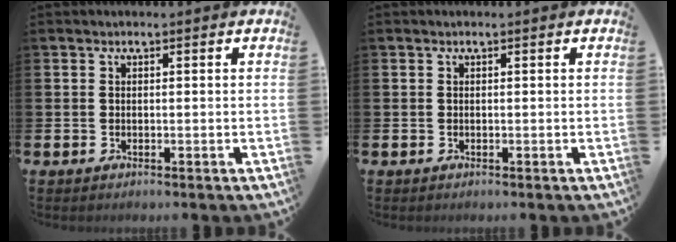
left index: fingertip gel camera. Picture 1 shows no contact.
{"total": 0.0}